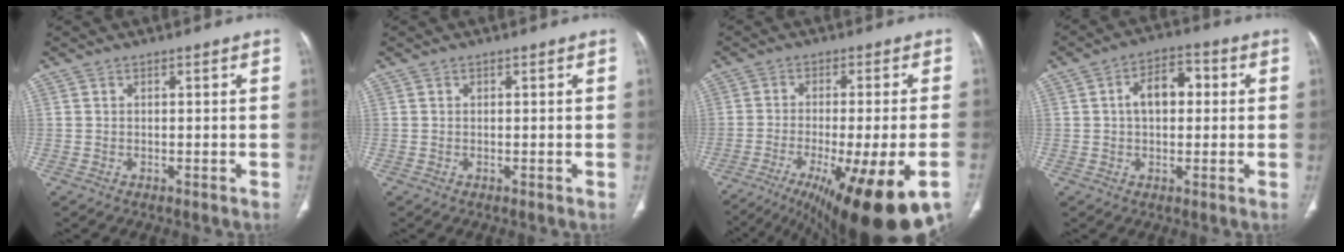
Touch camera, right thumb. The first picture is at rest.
{"total": 0.0}
{"total": 21.2, "force": [-11.9, 3.4, 17.2], "torque": [-0.236, 0.001, -0.179]}
{"total": 7.8, "force": [1.0, 4.8, 6.0], "torque": [-0.085, 0.023, 0.010]}